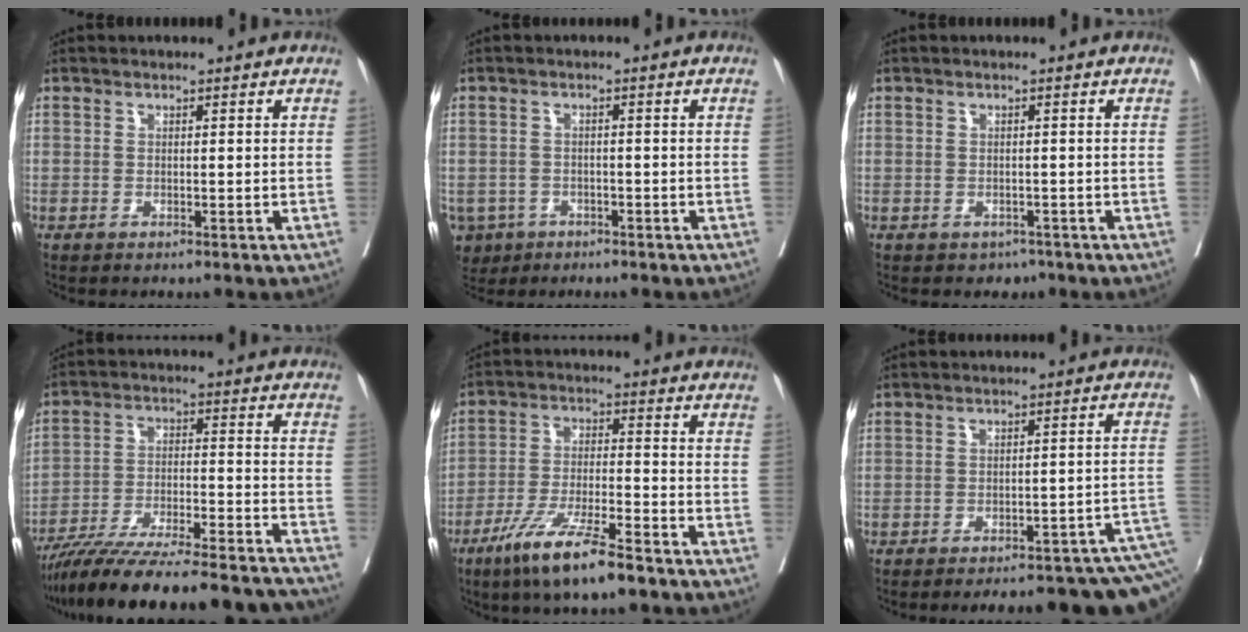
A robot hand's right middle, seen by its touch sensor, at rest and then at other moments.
{"total": 6.5, "force": [-3.6, 5.3, 1.3], "torque": [-0.036, 0.002, -0.055]}
{"total": 1.8, "force": [-1.3, 1.3, 0.1], "torque": [0.001, 0.005, -0.016]}
{"total": 25.7, "force": [-23.2, 1.5, 11.0], "torque": [-0.137, -0.031, -0.343]}
{"total": 11.2, "force": [-7.7, 1.0, 8.1], "torque": [-0.154, -0.026, -0.140]}
{"total": 16.8, "force": [-12.8, 3.9, 10.1], "torque": [-0.077, 0.025, -0.146]}